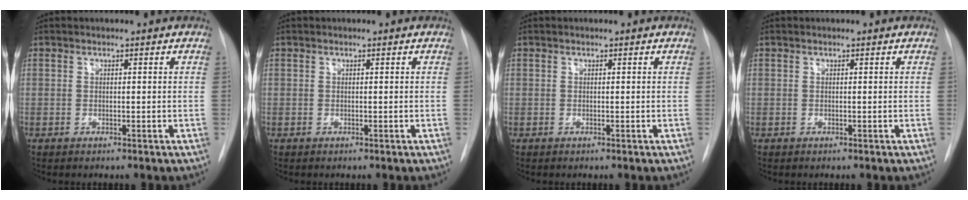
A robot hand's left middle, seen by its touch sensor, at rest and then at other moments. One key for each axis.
{"total": 0.0}
{"total": 0.0}
{"total": 0.0}